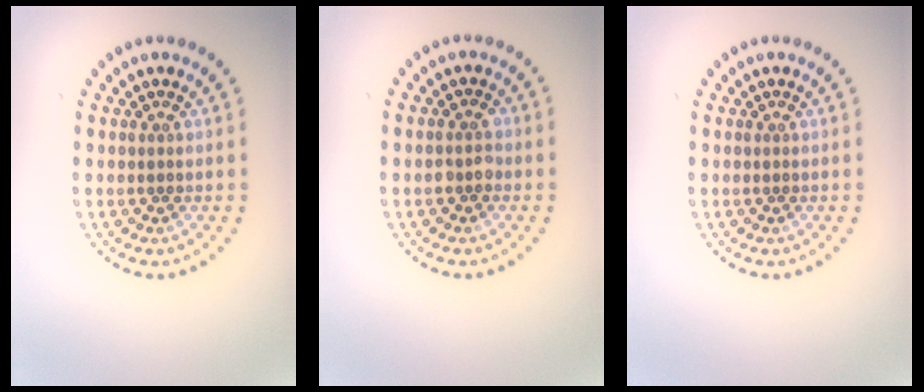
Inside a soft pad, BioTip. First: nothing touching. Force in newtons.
{"total": 1.5, "press": 1.5, "slide": 0.3}
{"total": 0.0}